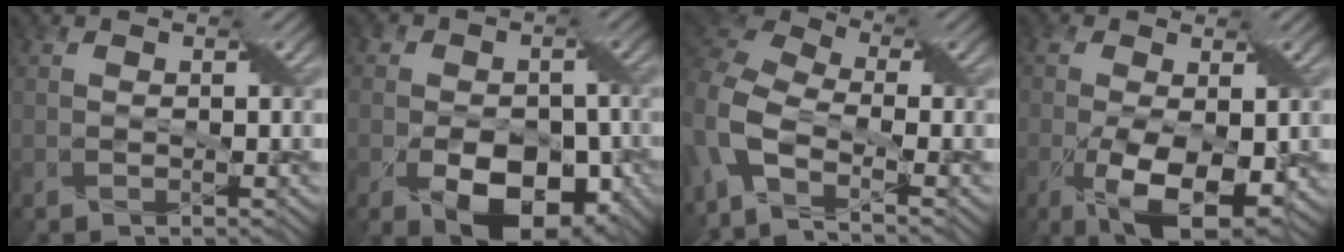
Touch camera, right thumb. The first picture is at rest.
{"total": 12.2, "force": [-4.2, 8.2, 7.9], "torque": [-0.101, -0.031, -0.064]}
{"total": 11.4, "force": [-4.9, 5.4, 8.7], "torque": [-0.234, -0.012, -0.104]}
{"total": 9.8, "force": [-2.4, 4.9, 8.1], "torque": [-0.180, -0.021, -0.037]}